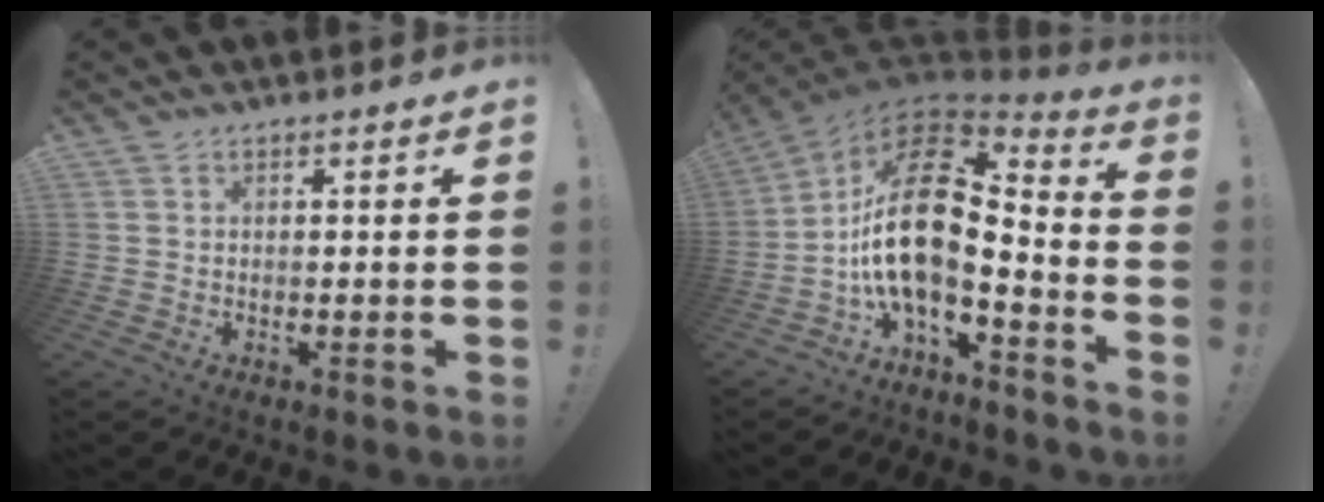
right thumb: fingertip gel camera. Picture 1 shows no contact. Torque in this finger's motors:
{"motor_torque": [2.60, 2.41, 1.53, -1.24, 0.30]}